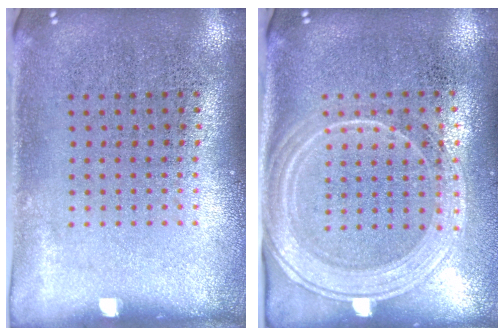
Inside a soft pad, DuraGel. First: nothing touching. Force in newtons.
{"total": 2.1, "press": 1.9, "slide": 0.9}